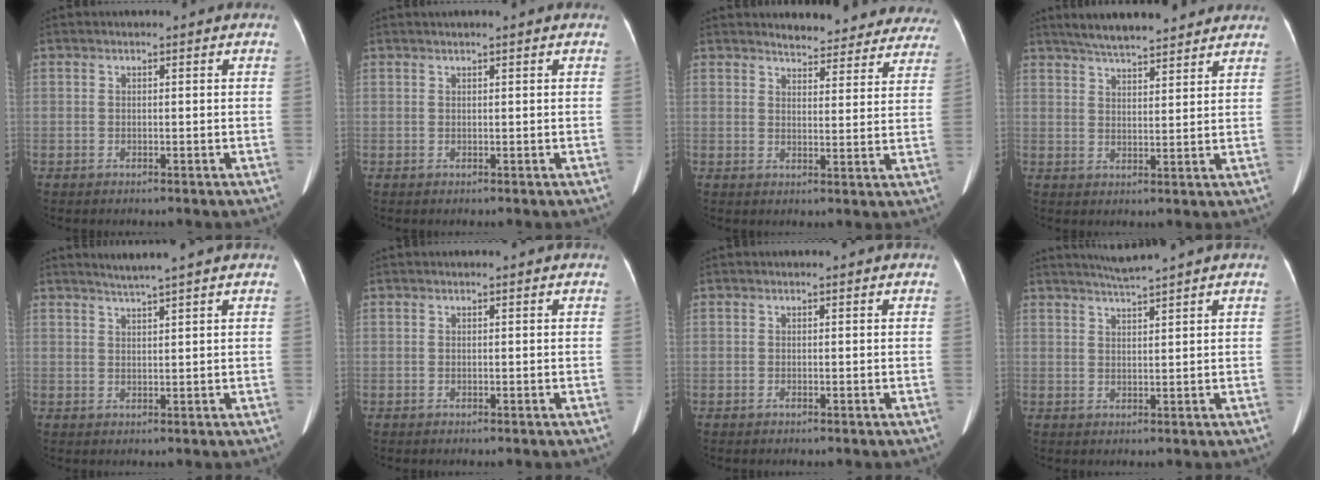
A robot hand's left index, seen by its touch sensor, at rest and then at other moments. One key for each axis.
{"total": 1.3, "fx": 1.1, "fy": -0.2, "fz": 0.8, "tx": -0.012, "ty": 0.017, "tz": 0.021}
{"total": 14.5, "fx": 13.6, "fy": 3.9, "fz": 2.8, "tx": 0.002, "ty": -0.023, "tz": 0.138}
{"total": 11.9, "fx": 10.4, "fy": 2.1, "fz": 5.3, "tx": -0.082, "ty": 0.026, "tz": 0.151}
{"total": 3.3, "fx": 2.8, "fy": -1.0, "fz": 1.4, "tx": -0.023, "ty": 0.008, "tz": 0.049}
{"total": 0.0}
{"total": 0.0}
{"total": 3.4, "fx": 3.0, "fy": -1.3, "fz": 0.9, "tx": -0.018, "ty": 0.000, "tz": 0.060}